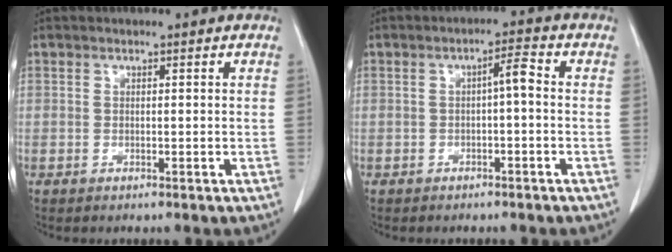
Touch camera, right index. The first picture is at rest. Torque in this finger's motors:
{"motor_torque": [0.31, -0.12, 0.11, 0.03]}